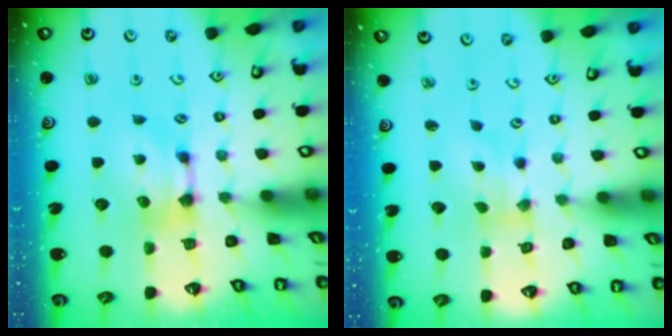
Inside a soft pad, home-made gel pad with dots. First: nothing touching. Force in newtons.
{"total": 1.3, "press": 0.7, "slide": 1.1}